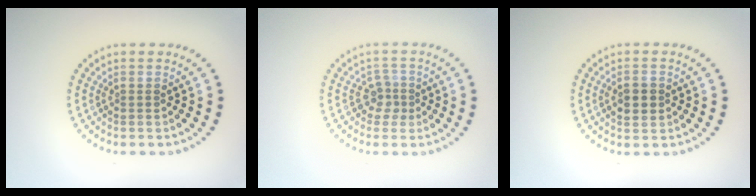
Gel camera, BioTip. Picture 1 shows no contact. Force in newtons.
{"total": 1.9, "press": 1.4, "slide": 1.2}
{"total": 2.4, "press": 2.4, "slide": 0.1}